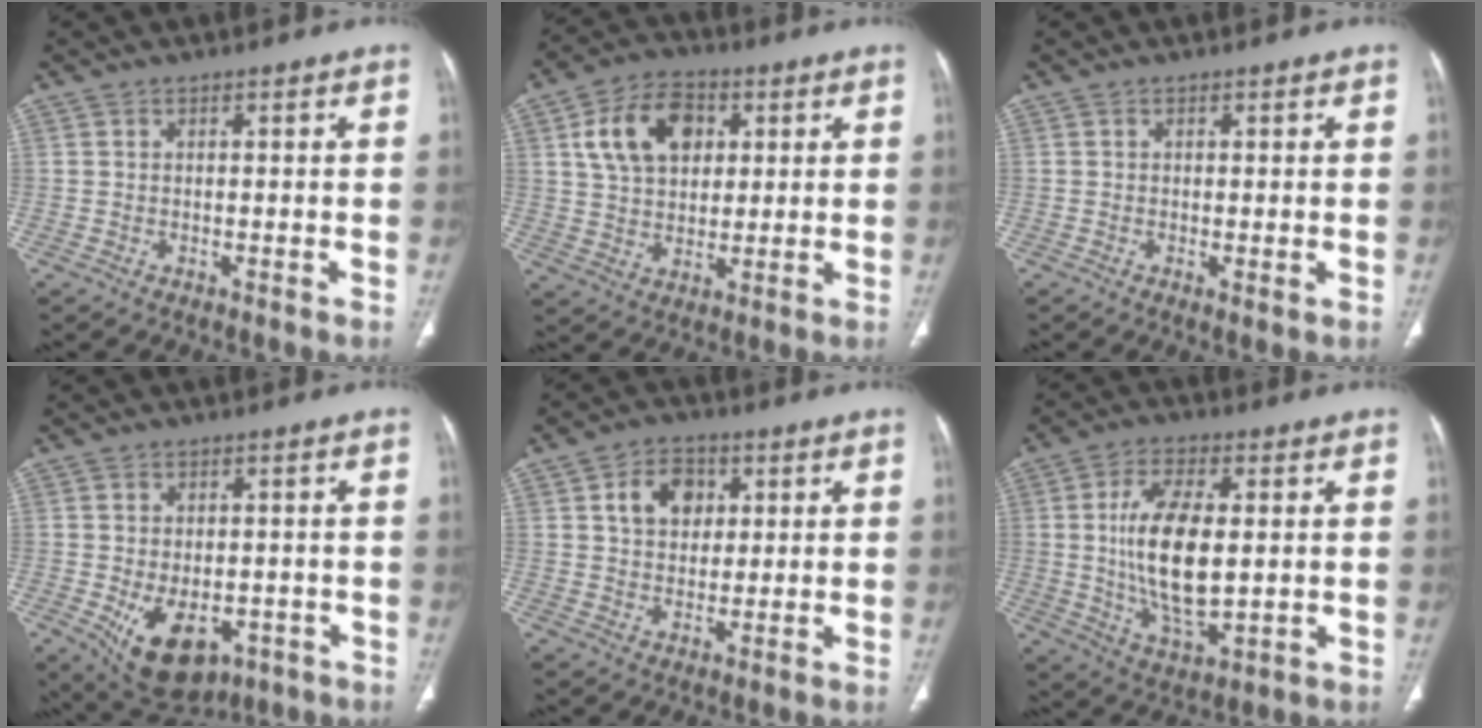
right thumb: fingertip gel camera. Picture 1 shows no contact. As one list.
[{"total": 12.8, "force": [4.0, 8.9, 8.4], "torque": [-0.122, 0.002, 0.068]}, {"total": 1.1, "force": [-0.1, 0.3, 1.0], "torque": [-0.022, -0.006, -0.003]}, {"total": 12.1, "force": [-4.5, 7.6, 8.3], "torque": [-0.115, 0.002, -0.047]}, {"total": 6.8, "force": [1.9, 5.1, 4.1], "torque": [-0.043, 0.001, 0.029]}, {"total": 15.2, "force": [0.7, 7.1, 13.4], "torque": [-0.244, -0.015, 0.019]}]